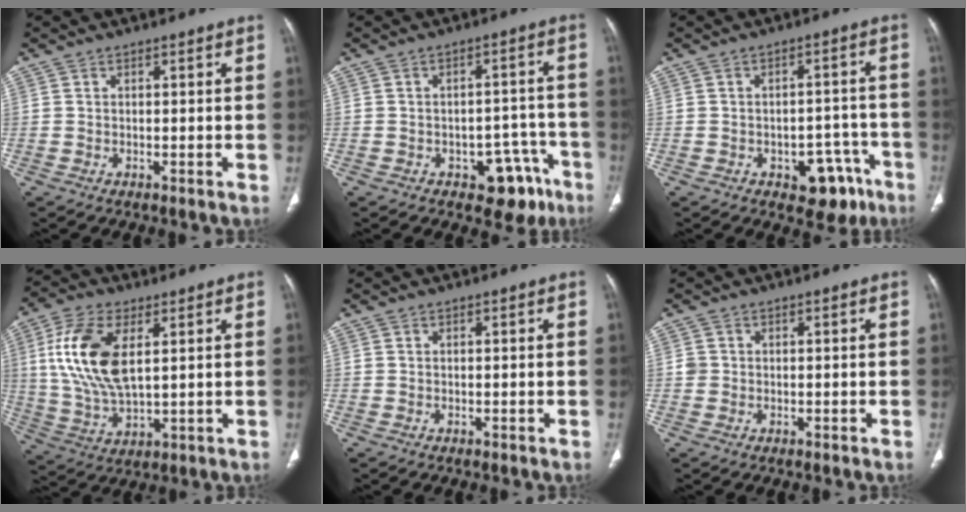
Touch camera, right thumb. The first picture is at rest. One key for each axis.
{"total": 9.6, "fx": -5.3, "fy": 5.6, "fz": 5.6, "tx": -0.031, "ty": 0.045, "tz": -0.061}
{"total": 9.4, "fx": -5.0, "fy": 5.7, "fz": 5.6, "tx": -0.035, "ty": 0.042, "tz": -0.056}
{"total": 14.4, "fx": 3.7, "fy": 7.1, "fz": 12.0, "tx": -0.245, "ty": -0.010, "tz": 0.076}
{"total": 0.0}
{"total": 1.3, "fx": 0.0, "fy": 1.3, "fz": 0.3, "tx": 0.002, "ty": 0.004, "tz": 0.000}